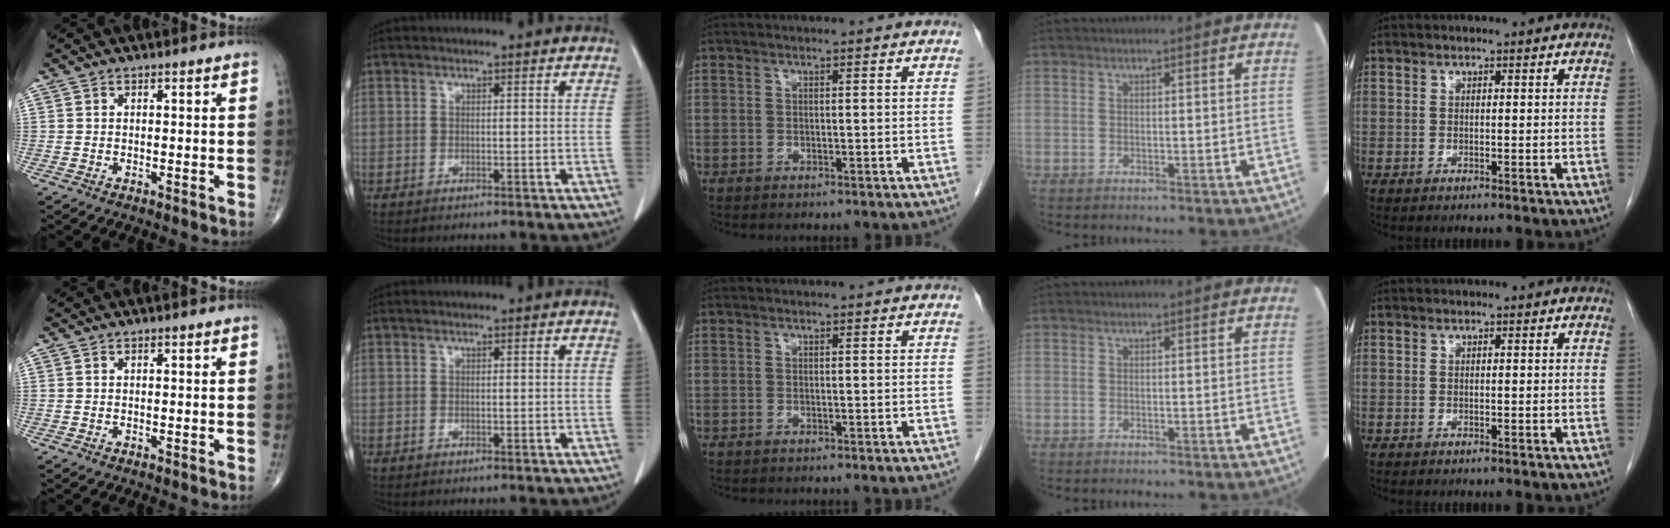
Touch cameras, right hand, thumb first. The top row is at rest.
{}